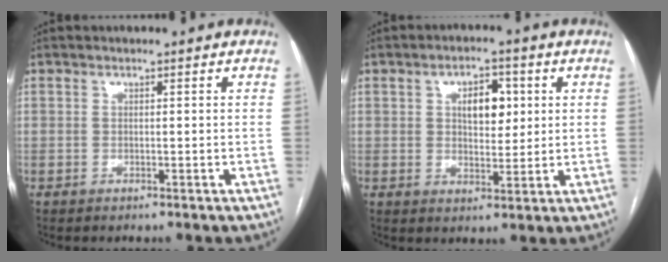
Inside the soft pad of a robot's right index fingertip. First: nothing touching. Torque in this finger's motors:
{"motor_torque": [0.17, 0.02, 0.26, 0.05]}